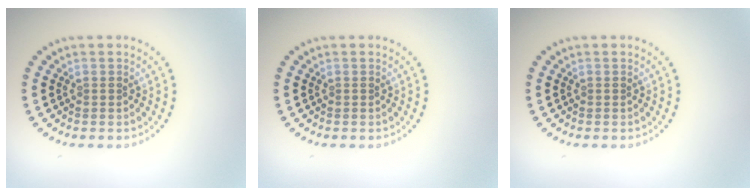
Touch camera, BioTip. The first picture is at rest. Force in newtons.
{"total": 0.0}
{"total": 0.0}